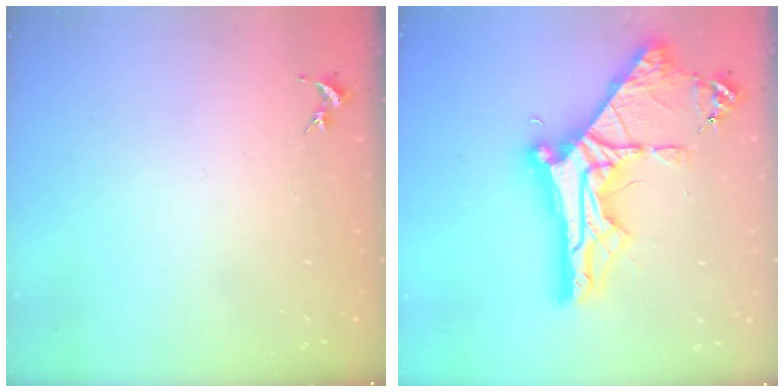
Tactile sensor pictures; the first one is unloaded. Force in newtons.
{"total": 12.0, "press": 12.0, "slide": 1.3}